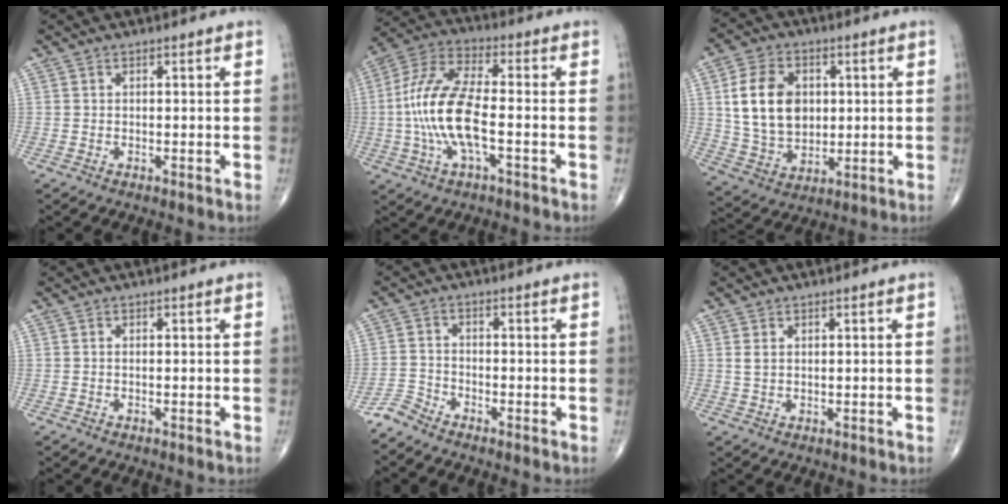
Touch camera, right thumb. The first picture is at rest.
{"total": 14.6, "force": [-2.3, 5.2, 13.5], "torque": [-0.294, 0.030, -0.047]}
{"total": 13.8, "force": [2.5, 9.9, 9.3], "torque": [-0.141, -0.007, 0.052]}
{"total": 0.0}
{"total": 2.9, "force": [-2.8, 0.4, 0.2], "torque": [-0.008, -0.006, -0.066]}
{"total": 1.6, "force": [0.7, 1.1, 1.0], "torque": [-0.019, 0.003, 0.020]}